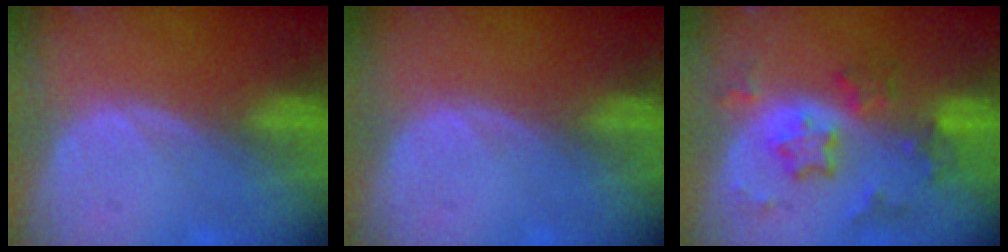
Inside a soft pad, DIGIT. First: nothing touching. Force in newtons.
{"total": 0.0}
{"total": 7.8, "press": 6.8, "slide": 3.9}